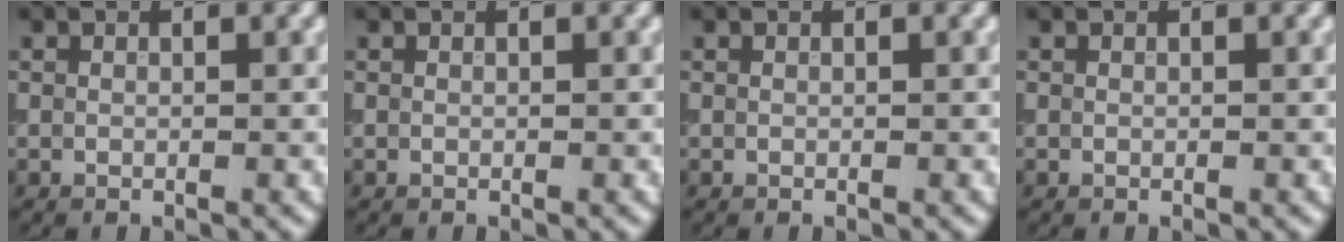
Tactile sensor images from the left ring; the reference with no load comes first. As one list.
[{"total": 0.0}, {"total": 0.0}, {"total": 0.0}]